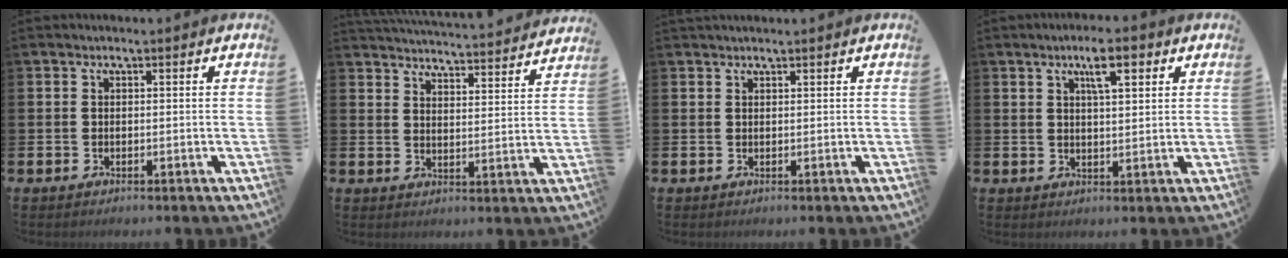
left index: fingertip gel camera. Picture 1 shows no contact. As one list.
[{"total": 5.0, "force": [5.0, 0.0, 0.2], "torque": [-0.020, -0.046, 0.086]}, {"total": 0.8, "force": [0.8, 0.1, 0.1], "torque": [0.007, -0.002, 0.012]}, {"total": 5.7, "force": [3.5, 1.6, 4.2], "torque": [-0.064, -0.010, 0.053]}]